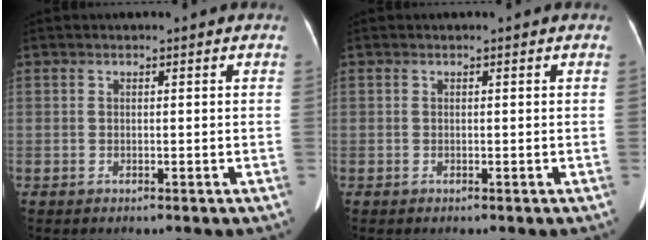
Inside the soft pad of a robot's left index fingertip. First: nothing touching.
{"total": 0.0}